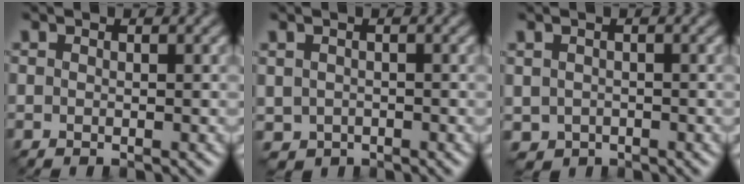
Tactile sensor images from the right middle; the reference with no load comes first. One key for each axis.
{"total": 1.4, "fx": -0.4, "fy": 1.2, "fz": 0.6, "tx": -0.017, "ty": -0.005, "tz": -0.007}
{"total": 1.4, "fx": -0.5, "fy": 1.2, "fz": 0.6, "tx": -0.018, "ty": -0.005, "tz": -0.007}